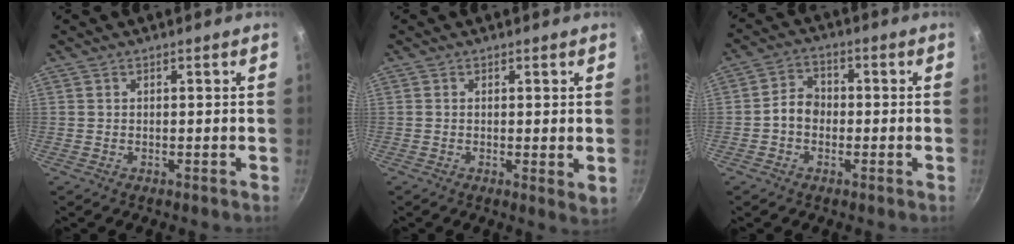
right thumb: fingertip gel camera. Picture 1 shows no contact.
{"total": 2.7, "force": [0.3, 0.7, 2.6], "torque": [-0.037, -0.010, 0.002]}
{"total": 4.9, "force": [-0.9, 4.0, 2.8], "torque": [-0.024, 0.020, -0.026]}